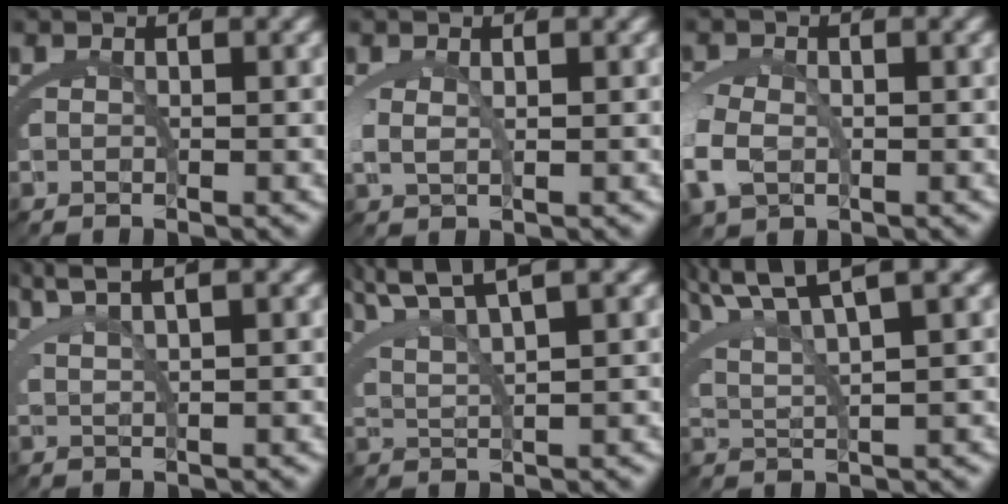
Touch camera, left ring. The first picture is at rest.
{"total": 1.8, "force": [0.7, 0.8, 1.5], "torque": [-0.050, -0.002, 0.017]}
{"total": 3.1, "force": [-0.2, 2.3, 2.0], "torque": [-0.066, -0.005, 0.004]}
{"total": 4.6, "force": [3.5, 0.9, 2.7], "torque": [-0.036, 0.027, 0.057]}
{"total": 4.7, "force": [3.9, 0.7, 2.5], "torque": [-0.051, 0.016, 0.072]}
{"total": 5.7, "force": [4.5, 1.0, 3.4], "torque": [-0.067, 0.018, 0.078]}